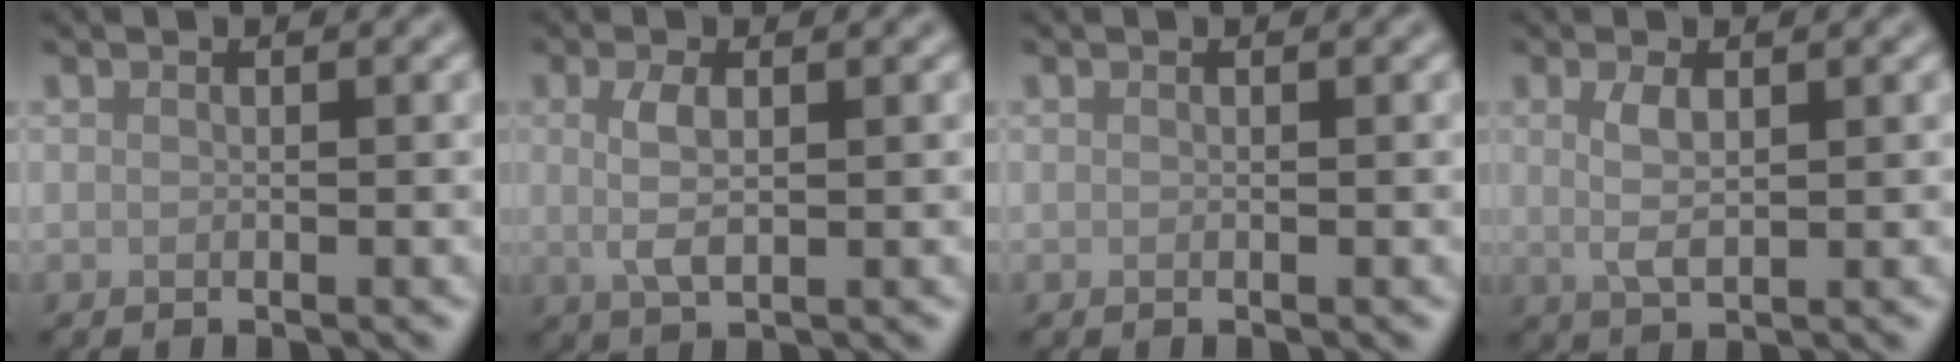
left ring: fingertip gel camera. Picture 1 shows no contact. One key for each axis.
{"total": 2.8, "fx": 0.4, "fy": 1.0, "fz": 2.5, "tx": -0.057, "ty": -0.001, "tz": 0.007}
{"total": 0.0}
{"total": 2.4, "fx": 0.6, "fy": 0.9, "fz": 2.2, "tx": -0.047, "ty": -0.002, "tz": 0.015}